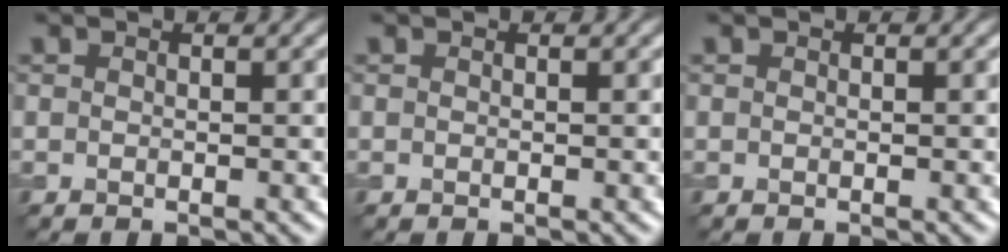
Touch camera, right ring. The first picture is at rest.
{"total": 0.0}
{"total": 0.0}